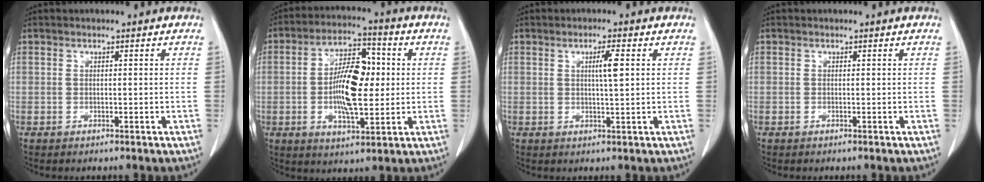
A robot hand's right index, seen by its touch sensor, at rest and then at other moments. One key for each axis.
{"total": 11.6, "fx": 0.0, "fy": 4.5, "fz": 10.7, "tx": -0.195, "ty": 0.015, "tz": 0.002}
{"total": 3.3, "fx": 1.0, "fy": 0.1, "fz": 3.1, "tx": -0.050, "ty": 0.000, "tz": 0.018}
{"total": 0.0}